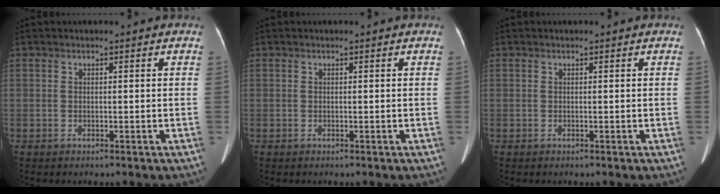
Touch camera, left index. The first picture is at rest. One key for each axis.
{"total": 0.0}
{"total": 0.0}